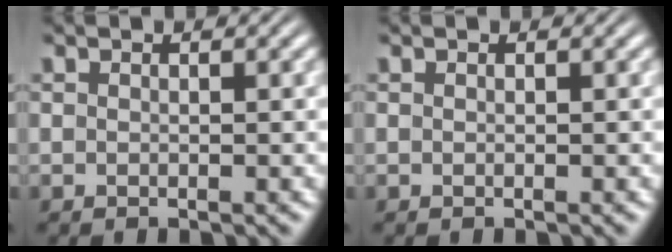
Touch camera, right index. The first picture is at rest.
{"total": 0.0}